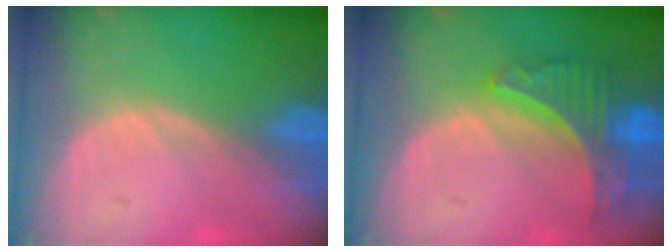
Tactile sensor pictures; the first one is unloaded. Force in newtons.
{"total": 7.8, "press": 7.0, "slide": 3.6}